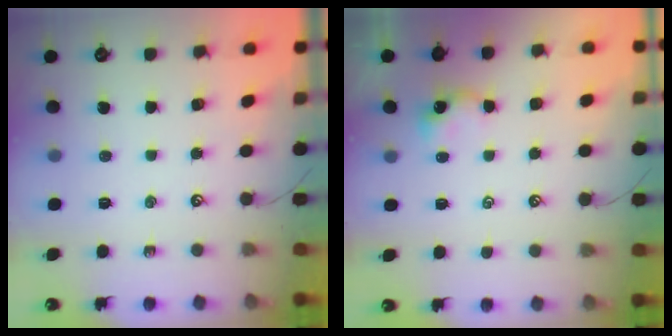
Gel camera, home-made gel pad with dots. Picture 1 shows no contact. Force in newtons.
{"total": 0.6, "press": 0.5, "slide": 0.3}